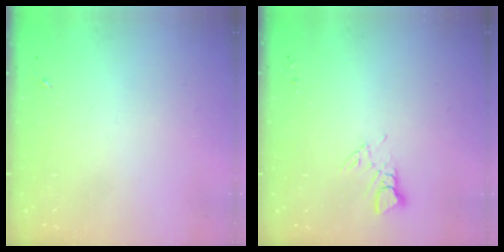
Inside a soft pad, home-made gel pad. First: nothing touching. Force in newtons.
{"total": 3.8, "press": 3.8, "slide": 0.3}